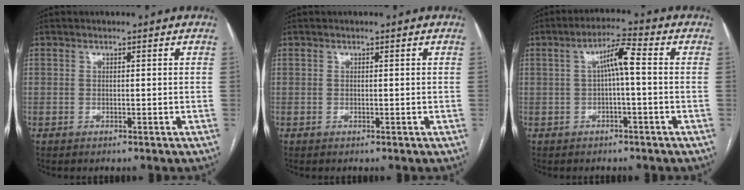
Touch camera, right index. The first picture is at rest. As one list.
[{"total": 0.0}, {"total": 5.0, "force": [0.3, 0.5, 5.0], "torque": [-0.084, 0.019, 0.004]}]